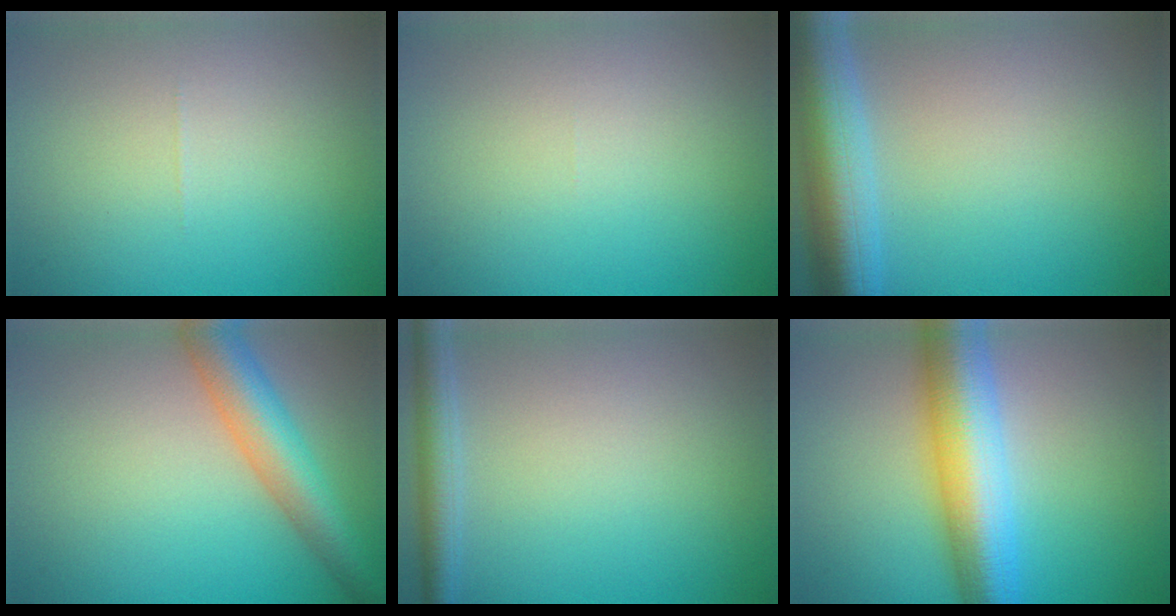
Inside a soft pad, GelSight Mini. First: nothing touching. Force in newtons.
{"total": 0.0}
{"total": 8.1, "press": 8.1, "slide": 0.6}
{"total": 6.2, "press": 6.2, "slide": 0.2}
{"total": 2.8, "press": 2.8, "slide": 0.2}
{"total": 9.5, "press": 9.5, "slide": 0.2}